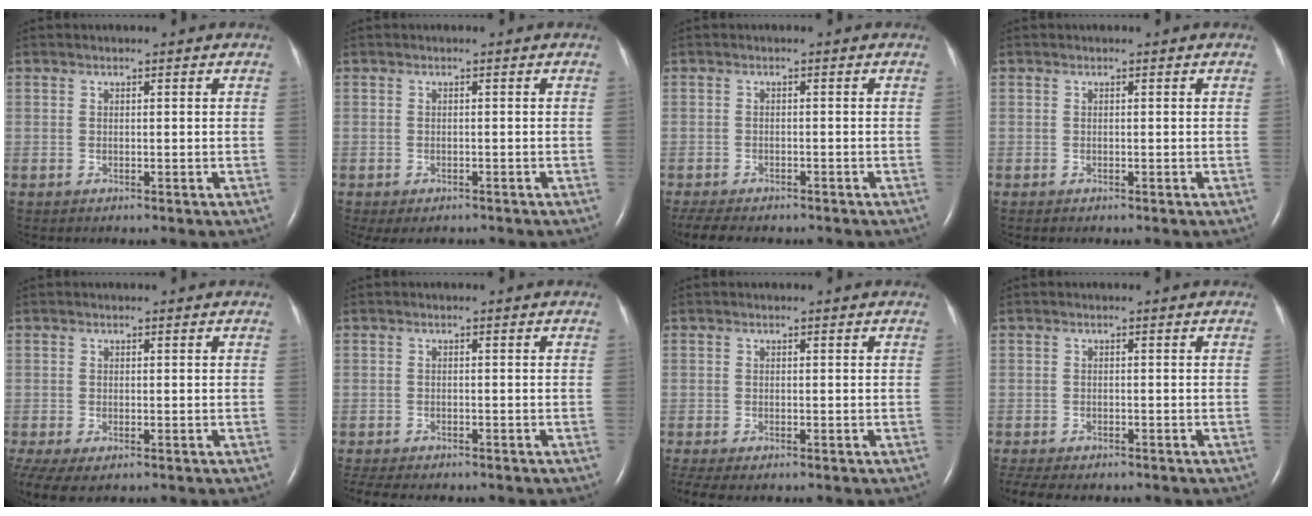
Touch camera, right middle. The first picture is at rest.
{"total": 4.6, "force": [-3.7, 2.0, 1.9], "torque": [-0.021, -0.004, -0.048]}
{"total": 8.8, "force": [-7.3, 2.7, 4.1], "torque": [-0.073, -0.004, -0.101]}
{"total": 0.0}
{"total": 8.4, "force": [-5.1, 4.0, 5.4], "torque": [-0.131, -0.016, -0.077]}
{"total": 9.2, "force": [-7.8, 2.5, 4.2], "torque": [-0.067, -0.002, -0.107]}
{"total": 5.3, "force": [-4.0, 1.6, 3.0], "torque": [-0.056, -0.012, -0.063]}
{"total": 9.8, "force": [-8.1, 3.2, 4.5], "torque": [-0.088, -0.003, -0.112]}